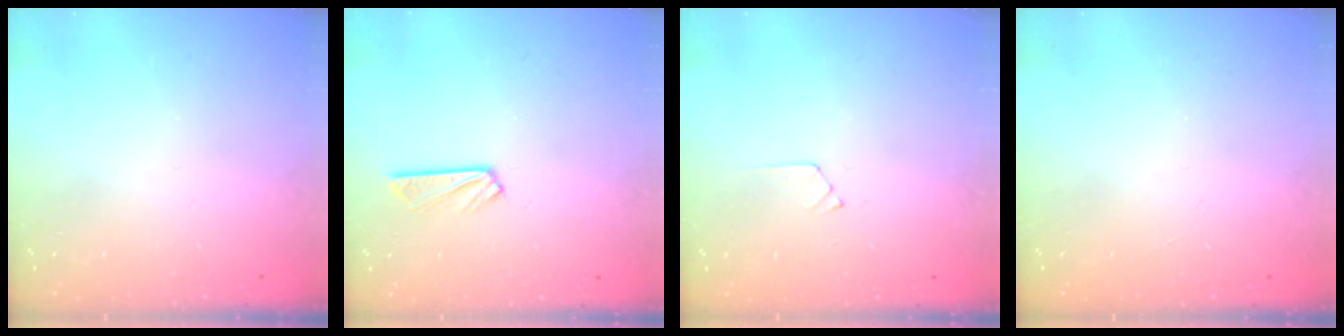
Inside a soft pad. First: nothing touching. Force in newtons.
{"total": 4.3, "press": 4.2, "slide": 0.5}
{"total": 4.3, "press": 4.3, "slide": 0.5}
{"total": 0.0}